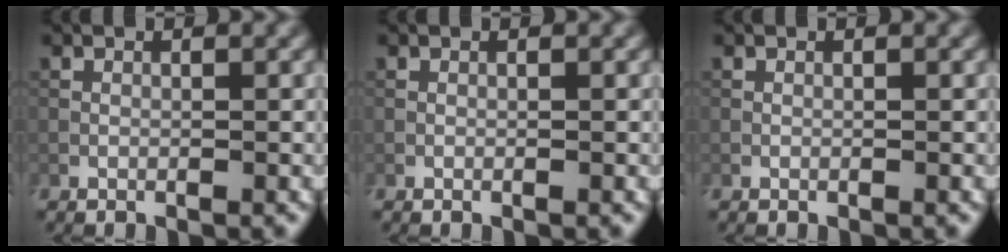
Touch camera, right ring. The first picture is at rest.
{"total": 0.0}
{"total": 0.0}